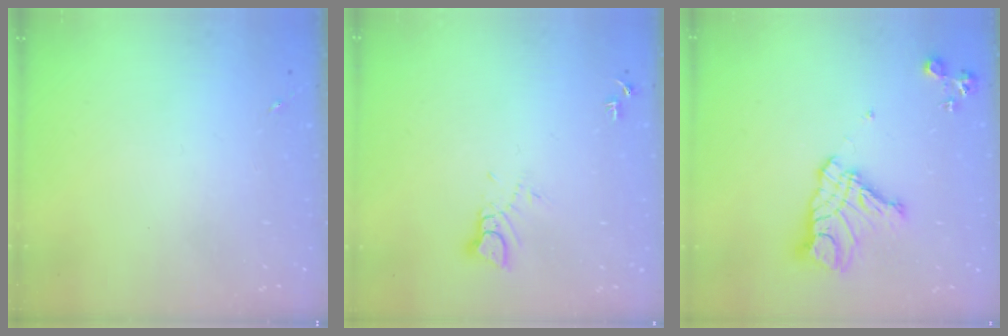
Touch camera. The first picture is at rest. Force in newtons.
{"total": 3.8, "press": 3.8, "slide": 0.2}
{"total": 14.4, "press": 14.3, "slide": 1.3}